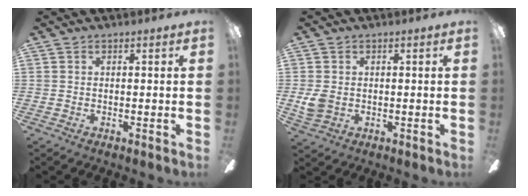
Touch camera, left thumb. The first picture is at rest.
{"total": 4.0, "force": [0.3, 3.2, 2.3], "torque": [-0.041, 0.002, 0.008]}